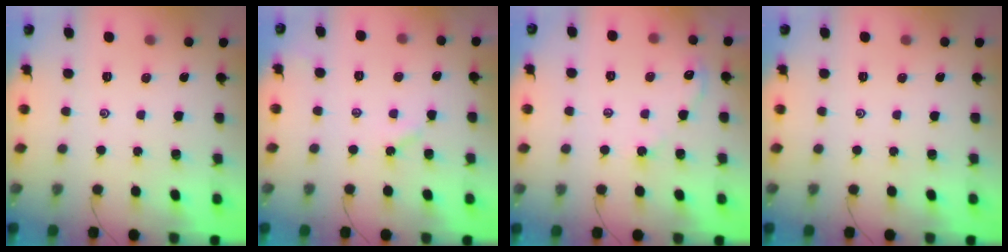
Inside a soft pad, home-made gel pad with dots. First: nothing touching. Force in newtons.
{"total": 2.2, "press": 2.2, "slide": 0.4}
{"total": 2.5, "press": 2.5, "slide": 0.4}
{"total": 0.0}